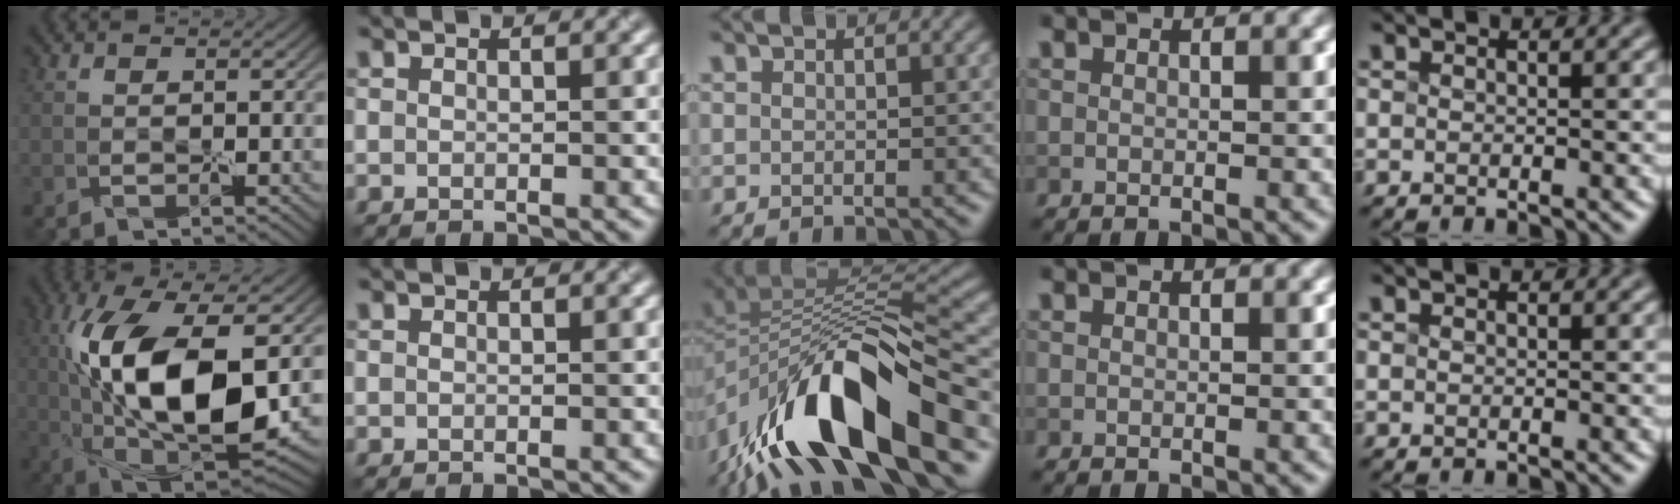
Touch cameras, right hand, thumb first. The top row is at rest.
{"thumb": {"total": 13.8, "force": [1.3, 6.2, 12.3], "torque": [-0.231, 0.007, 0.025]}, "middle": {"total": 14.5, "force": [-7.2, 5.7, 11.2], "torque": [-0.196, 0.006, -0.123]}}